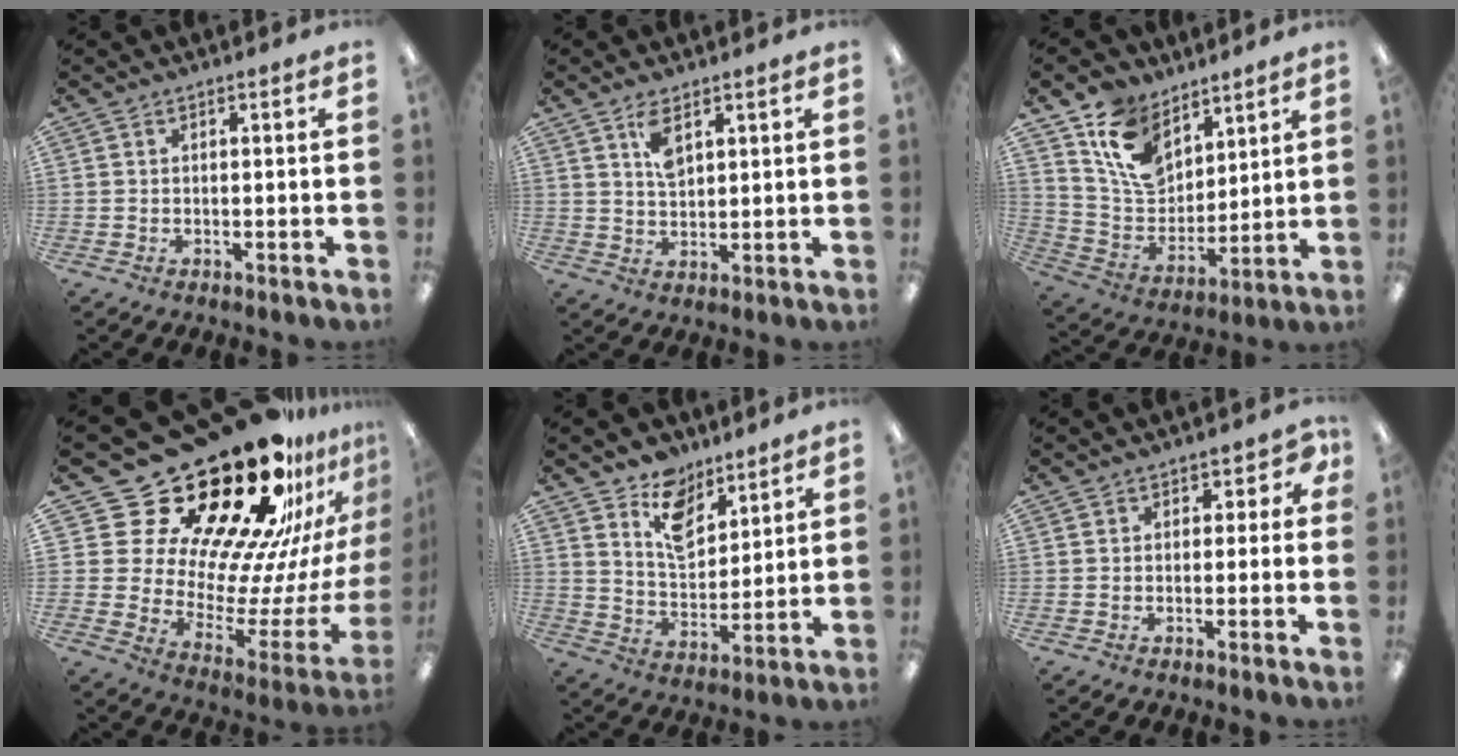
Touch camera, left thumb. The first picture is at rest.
{"total": 5.6, "force": [3.3, 2.5, 3.7], "torque": [-0.065, -0.004, 0.057]}
{"total": 14.8, "force": [9.1, 9.4, 6.7], "torque": [-0.132, -0.040, 0.179]}
{"total": 35.0, "force": [25.0, 15.7, 18.8], "torque": [-0.262, -0.232, 0.473]}
{"total": 10.3, "force": [7.4, 5.9, 4.0], "torque": [-0.058, -0.040, 0.135]}
{"total": 3.2, "force": [0.6, 2.6, 1.8], "torque": [-0.021, 0.005, 0.005]}